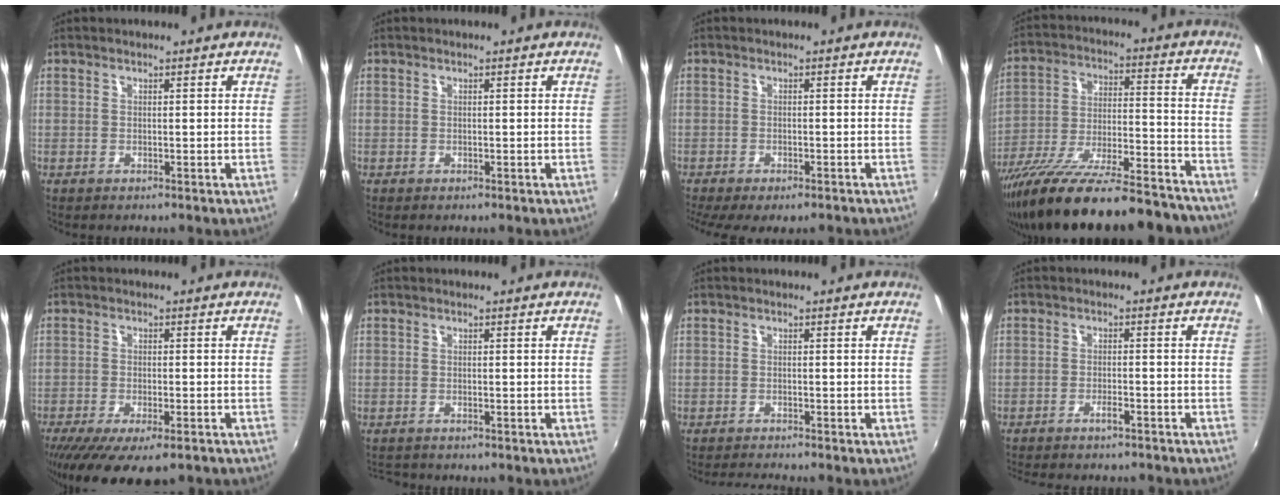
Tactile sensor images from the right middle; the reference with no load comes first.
{"total": 0.0}
{"total": 6.6, "force": [-5.0, 1.8, 3.8], "torque": [-0.089, -0.031, -0.077]}
{"total": 27.4, "force": [-22.5, 5.7, 14.6], "torque": [-0.251, -0.059, -0.327]}
{"total": 12.4, "force": [-8.7, 3.8, 8.0], "torque": [-0.166, -0.051, -0.135]}
{"total": 2.4, "force": [-2.2, 0.7, 0.8], "torque": [-0.024, -0.009, -0.038]}
{"total": 2.9, "force": [-2.8, -0.4, 0.7], "torque": [-0.026, -0.014, -0.053]}
{"total": 4.7, "force": [-4.1, 0.9, 2.1], "torque": [-0.051, -0.006, -0.063]}